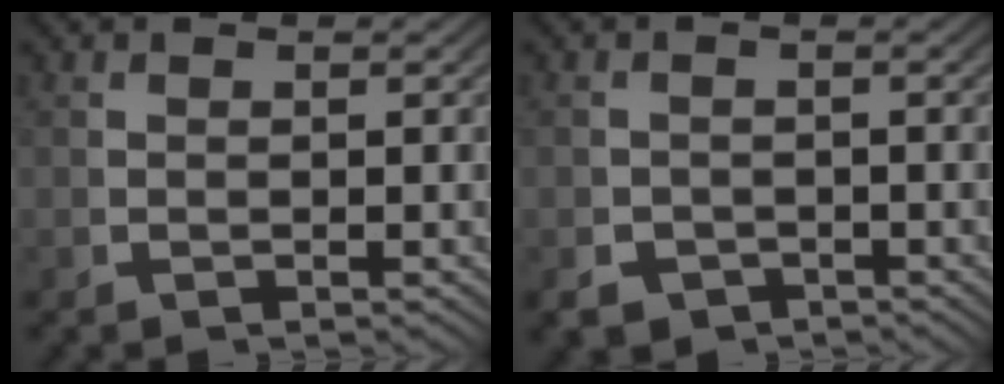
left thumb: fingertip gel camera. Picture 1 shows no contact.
{"total": 3.9, "force": [-2.9, 2.4, 0.9], "torque": [-0.014, -0.024, -0.042]}